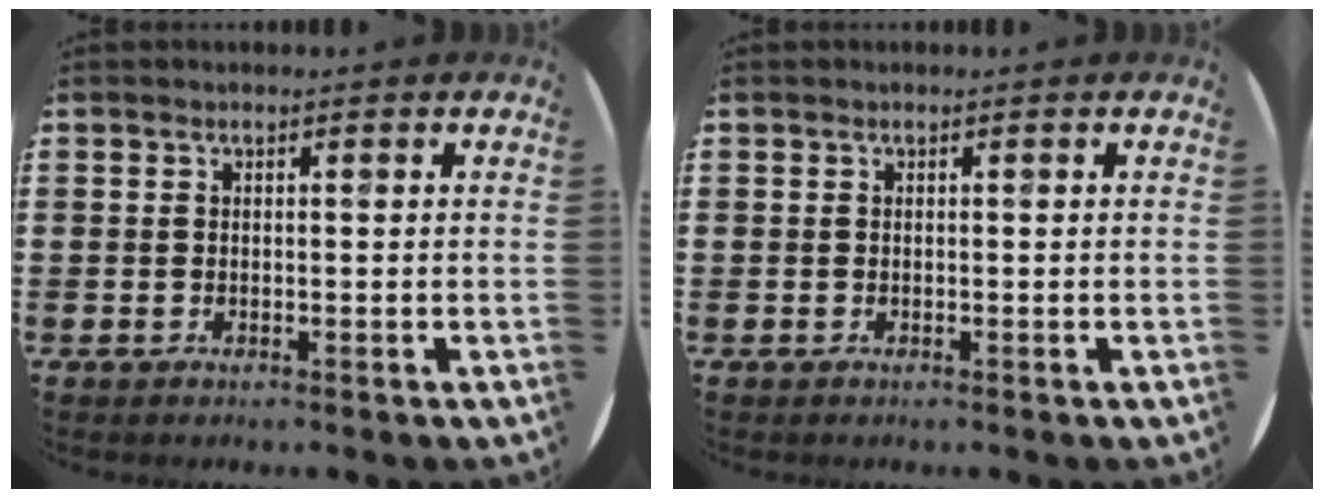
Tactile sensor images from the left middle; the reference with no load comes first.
{"total": 0.0}